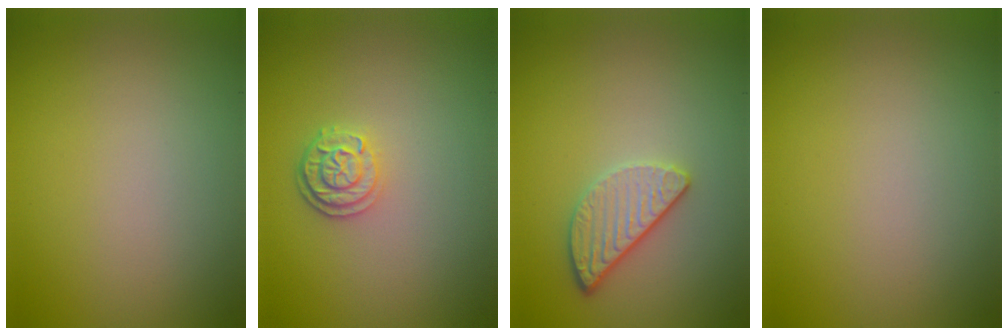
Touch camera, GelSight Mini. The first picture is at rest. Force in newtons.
{"total": 2.5, "press": 2.1, "slide": 1.3}
{"total": 2.6, "press": 2.3, "slide": 1.3}
{"total": 0.0}